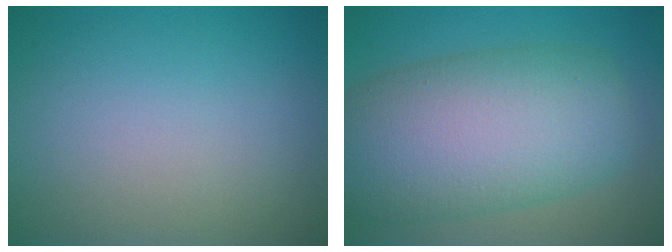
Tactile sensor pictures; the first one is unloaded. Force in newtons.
{"total": 11.3, "press": 11.3, "slide": 0.3}